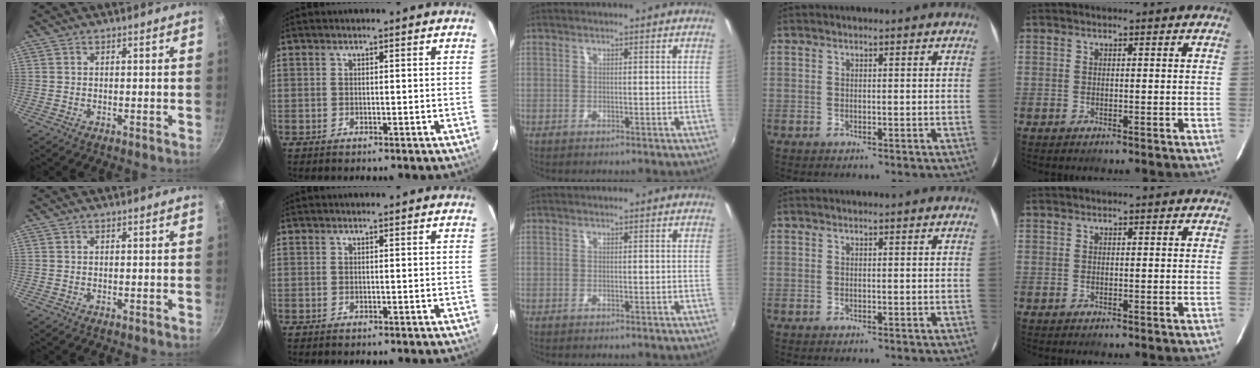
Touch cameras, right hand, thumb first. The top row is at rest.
{}